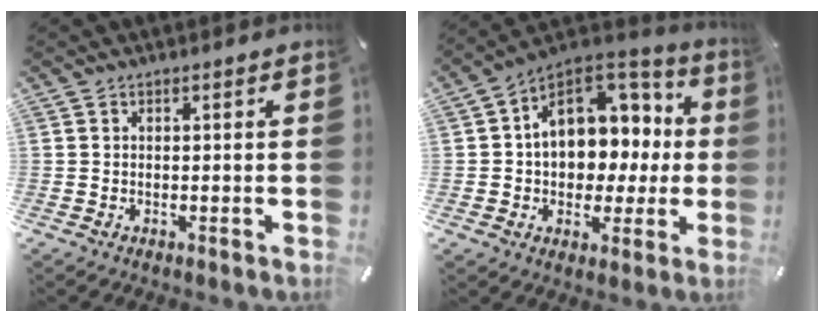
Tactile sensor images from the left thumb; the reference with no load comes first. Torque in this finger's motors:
{"motor_torque": [2.47, 2.54, 0.64, 0.03, 0.18]}